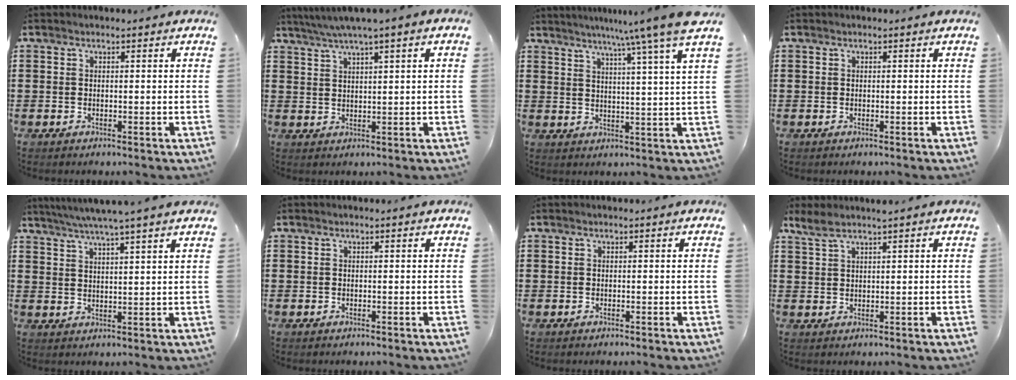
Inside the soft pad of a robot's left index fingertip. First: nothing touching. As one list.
[{"total": 3.2, "force": [2.1, -0.3, 2.4], "torque": [-0.050, -0.003, 0.037]}, {"total": 8.0, "force": [6.2, -1.5, 4.8], "torque": [-0.107, -0.030, 0.099]}, {"total": 0.0}, {"total": 4.7, "force": [3.9, -0.7, 2.5], "torque": [-0.060, -0.017, 0.067]}, {"total": 0.0}, {"total": 0.0}, {"total": 2.6, "force": [2.0, 0.1, 1.7], "torque": [-0.038, 0.001, 0.038]}]